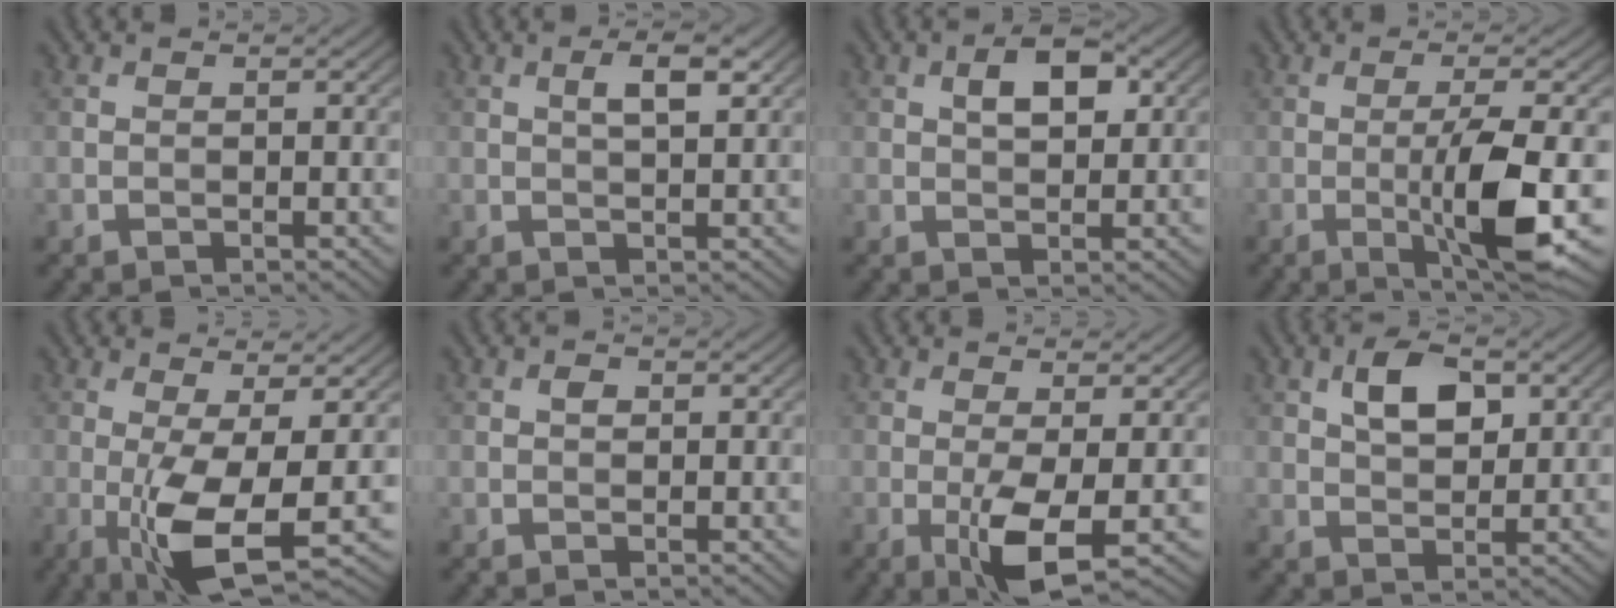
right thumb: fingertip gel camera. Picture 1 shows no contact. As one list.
[{"total": 3.3, "force": [1.1, 0.9, 2.9], "torque": [-0.051, 0.004, 0.020]}, {"total": 4.5, "force": [1.4, 2.3, 3.6], "torque": [-0.062, 0.006, 0.022]}, {"total": 8.3, "force": [-1.6, 1.2, 8.1], "torque": [-0.142, 0.003, -0.028]}, {"total": 8.2, "force": [-2.0, 1.9, 7.7], "torque": [-0.149, -0.005, -0.035]}, {"total": 0.8, "force": [0.1, 0.6, 0.5], "torque": [-0.008, -0.001, 0.000]}, {"total": 5.8, "force": [-1.6, 1.3, 5.5], "torque": [-0.105, -0.001, -0.030]}, {"total": 5.2, "force": [1.9, 2.9, 4.0], "torque": [-0.075, 0.004, 0.031]}]